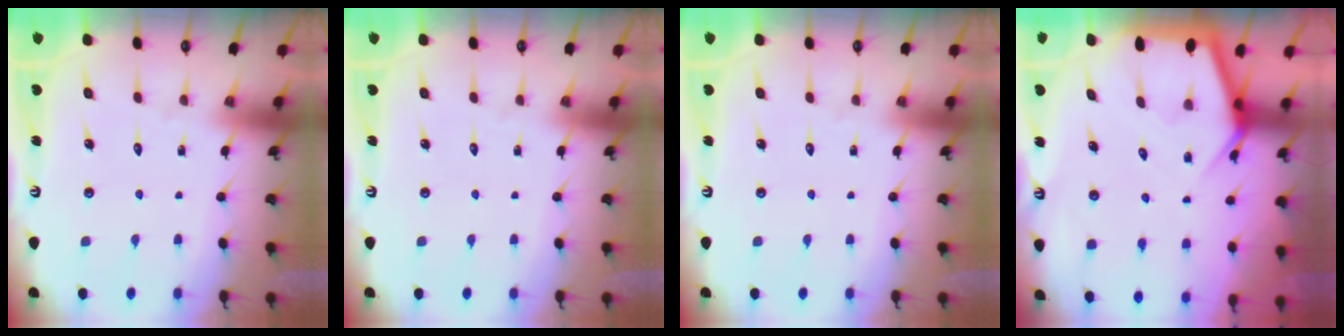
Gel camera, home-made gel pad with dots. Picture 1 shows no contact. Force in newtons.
{"total": 0.0}
{"total": 0.0}
{"total": 6.6, "press": 6.6, "slide": 0.6}